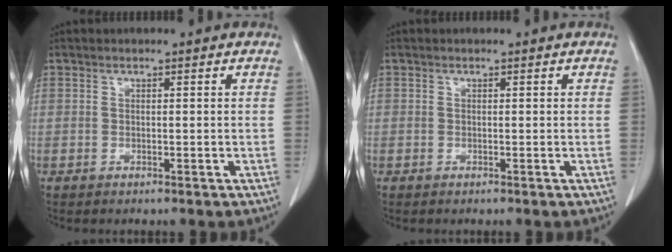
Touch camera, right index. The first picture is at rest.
{"total": 0.0}